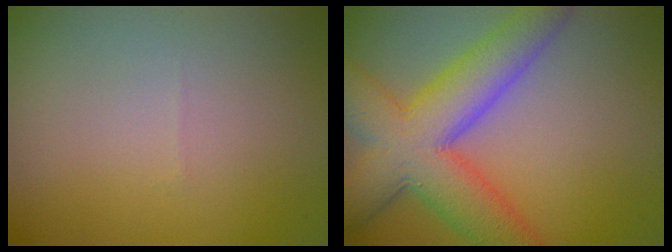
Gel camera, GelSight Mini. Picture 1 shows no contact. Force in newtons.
{"total": 9.6, "press": 9.6, "slide": 0.6}